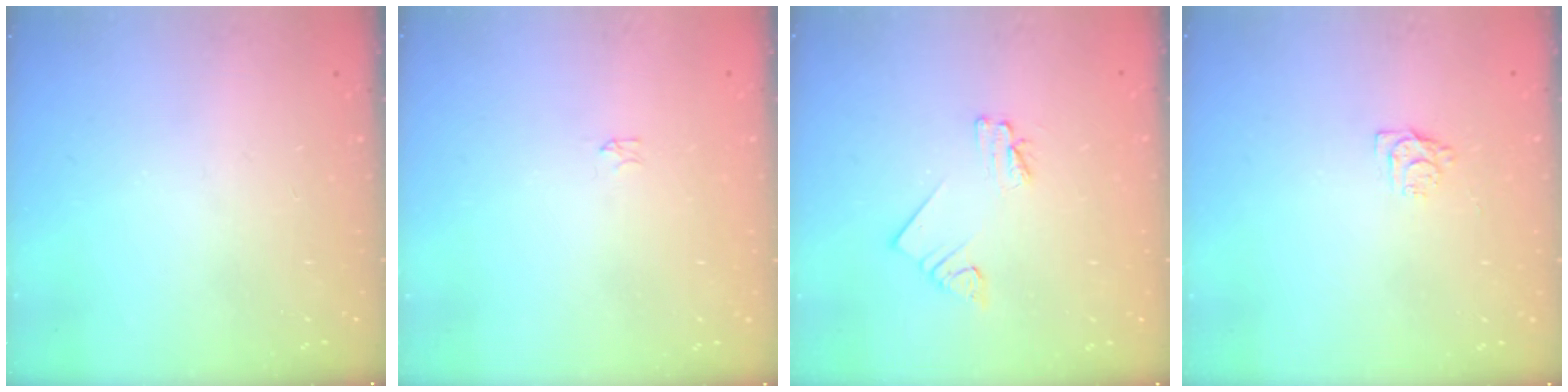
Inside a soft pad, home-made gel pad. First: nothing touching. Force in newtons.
{"total": 0.0}
{"total": 2.3, "press": 2.3, "slide": 0.1}
{"total": 4.7, "press": 4.6, "slide": 0.7}